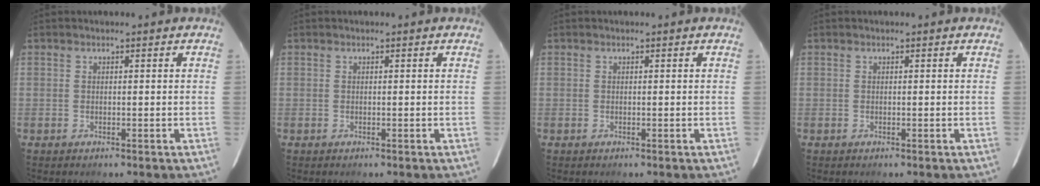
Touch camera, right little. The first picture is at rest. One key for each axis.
{"total": 0.0}
{"total": 0.0}
{"total": 0.0}